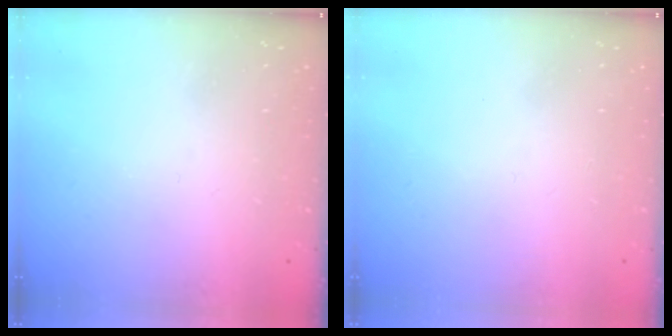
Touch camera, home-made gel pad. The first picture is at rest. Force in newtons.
{"total": 1.7, "press": 1.6, "slide": 0.1}